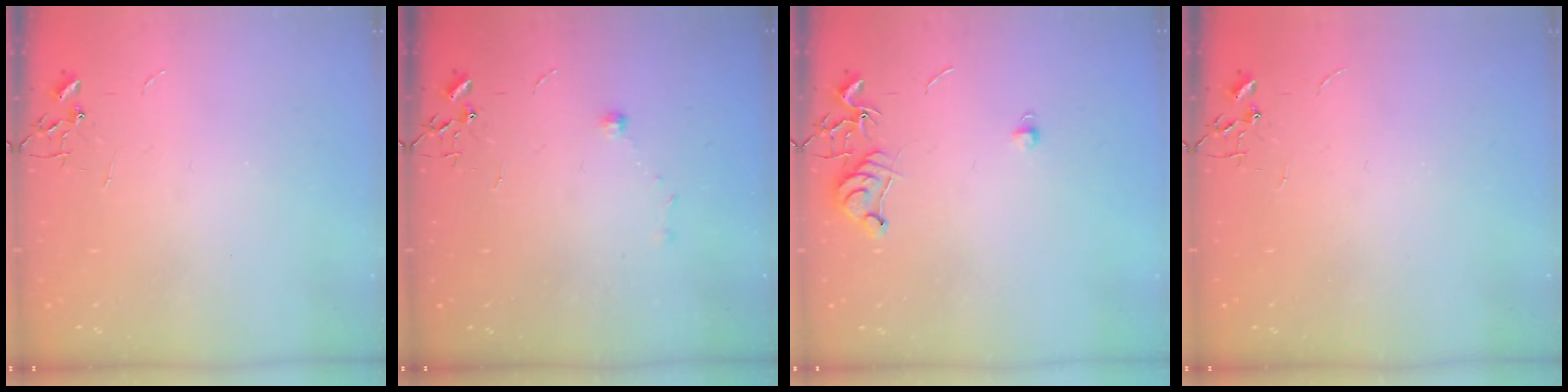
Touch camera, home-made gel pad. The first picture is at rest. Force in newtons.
{"total": 4.9, "press": 4.8, "slide": 0.6}
{"total": 7.0, "press": 6.9, "slide": 0.7}
{"total": 0.0}